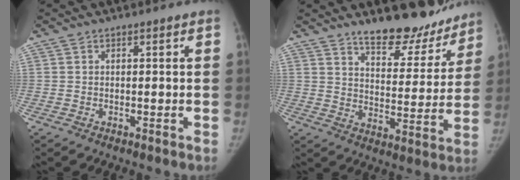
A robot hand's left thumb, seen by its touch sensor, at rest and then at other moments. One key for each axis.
{"total": 14.5, "fx": 12.4, "fy": 5.3, "fz": 5.4, "tx": -0.029, "ty": -0.090, "tz": 0.180}